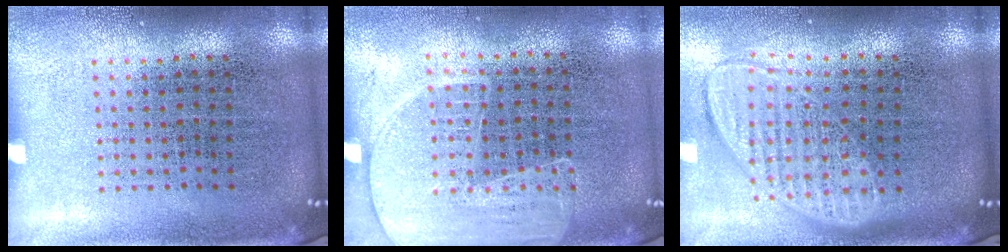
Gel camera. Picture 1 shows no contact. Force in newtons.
{"total": 1.6, "press": 1.4, "slide": 0.8}
{"total": 2.0, "press": 1.5, "slide": 1.2}